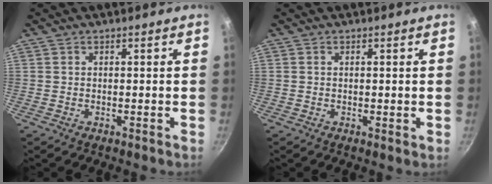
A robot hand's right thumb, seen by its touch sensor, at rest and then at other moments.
{"total": 0.9, "force": [0.1, 0.3, 0.8], "torque": [-0.011, -0.001, -0.001]}